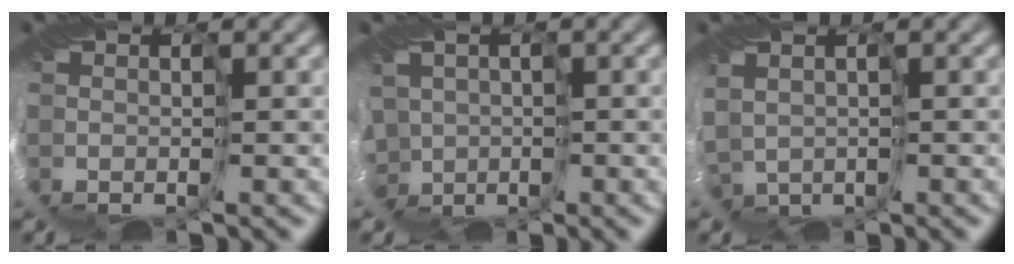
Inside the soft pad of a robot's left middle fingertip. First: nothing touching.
{"total": 5.2, "force": [-0.7, 4.3, 2.8], "torque": [-0.048, -0.009, -0.010]}
{"total": 1.6, "force": [1.2, 1.1, 0.1], "torque": [-0.014, 0.006, 0.028]}